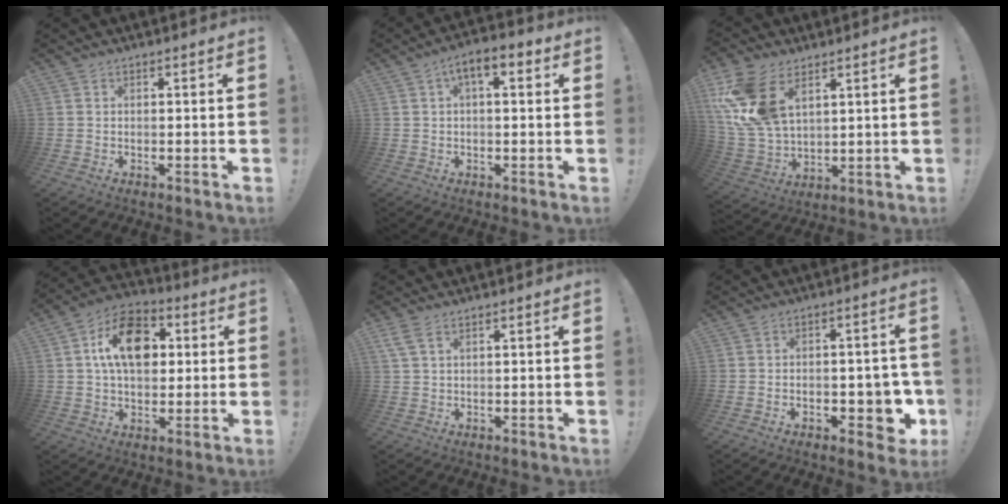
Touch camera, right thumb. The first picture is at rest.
{"total": 6.4, "force": [2.1, 2.7, 5.4], "torque": [-0.070, -0.006, 0.032]}
{"total": 16.5, "force": [7.5, 10.1, 10.7], "torque": [-0.220, -0.034, 0.147]}
{"total": 15.8, "force": [3.9, 10.5, 11.1], "torque": [-0.162, 0.005, 0.073]}
{"total": 3.6, "force": [1.8, 1.6, 2.8], "torque": [-0.056, 0.003, 0.035]}
{"total": 7.9, "force": [-3.1, 4.7, 5.6], "torque": [-0.046, 0.018, -0.048]}